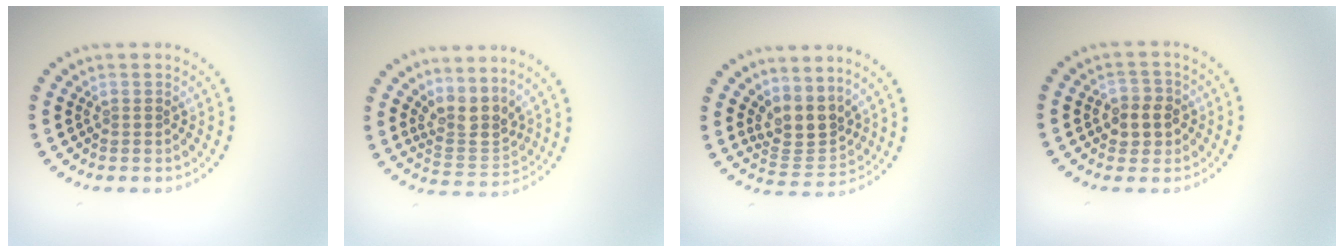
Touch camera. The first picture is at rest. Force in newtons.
{"total": 3.3, "press": 2.5, "slide": 2.1}
{"total": 3.6, "press": 2.6, "slide": 2.5}
{"total": 2.6, "press": 2.6, "slide": 0.7}